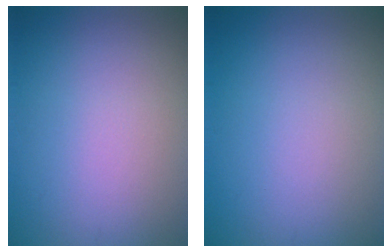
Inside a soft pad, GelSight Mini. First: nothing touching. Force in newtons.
{"total": 0.0}